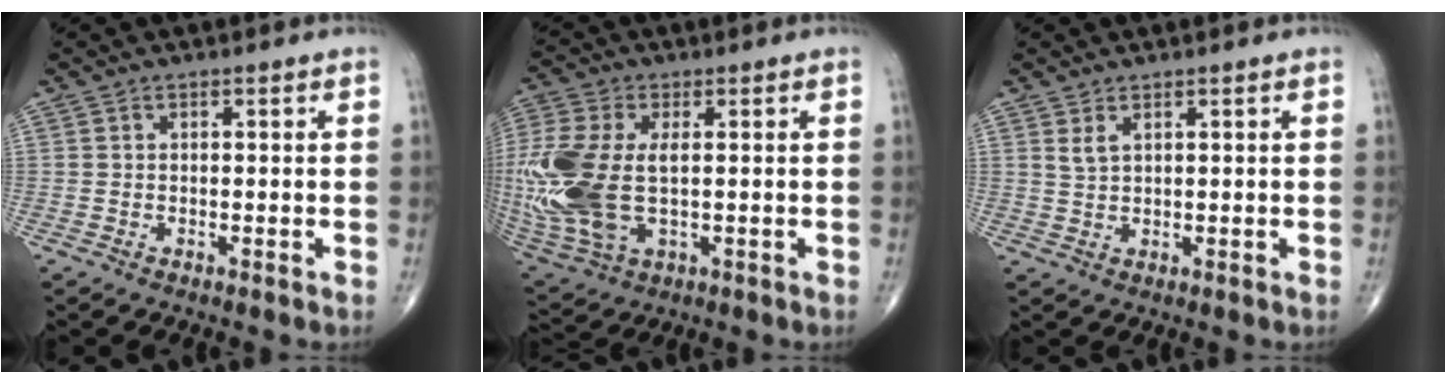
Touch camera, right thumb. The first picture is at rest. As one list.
[{"total": 20.8, "force": [-0.2, 11.7, 17.2], "torque": [-0.438, -0.014, 0.009]}, {"total": 1.8, "force": [1.1, 0.7, 1.2], "torque": [-0.026, -0.003, 0.029]}]